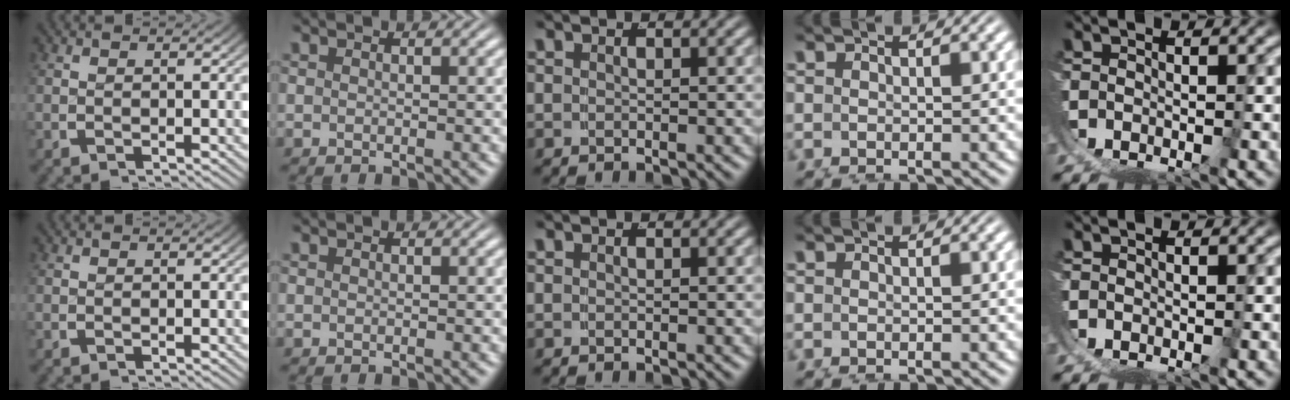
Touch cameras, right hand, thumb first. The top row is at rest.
{}